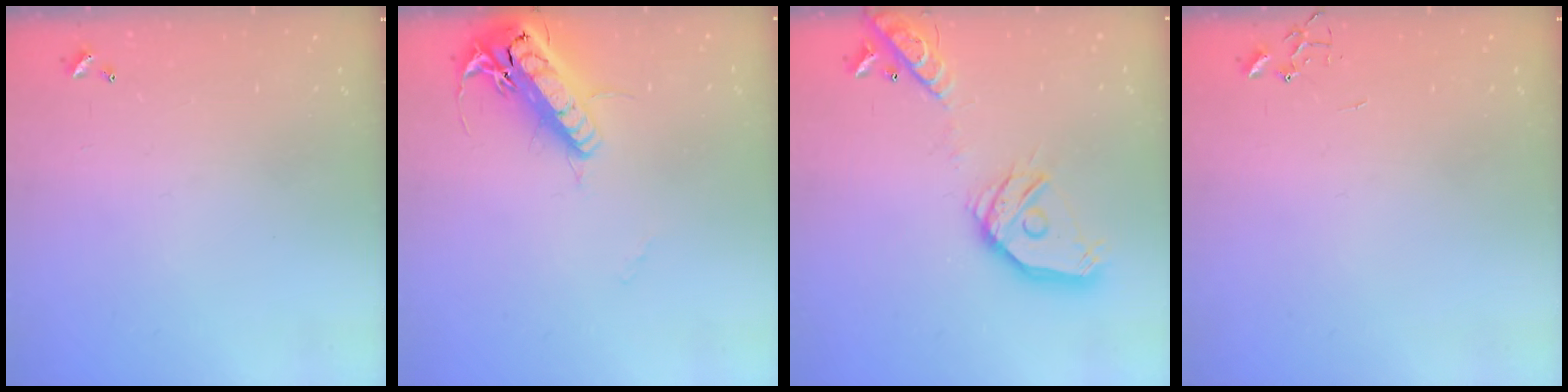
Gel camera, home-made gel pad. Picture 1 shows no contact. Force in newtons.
{"total": 19.2, "press": 18.9, "slide": 3.3}
{"total": 18.8, "press": 18.6, "slide": 3.0}
{"total": 0.0}